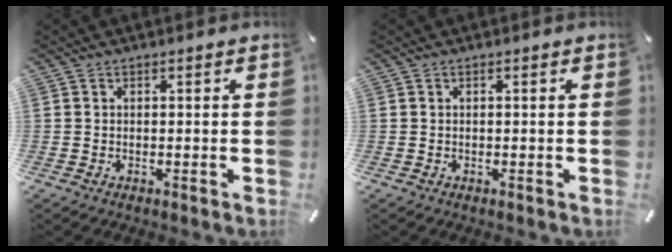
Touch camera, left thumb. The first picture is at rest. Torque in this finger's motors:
{"motor_torque": [0.01, 0.00, 0.00, 0.00, 0.00]}